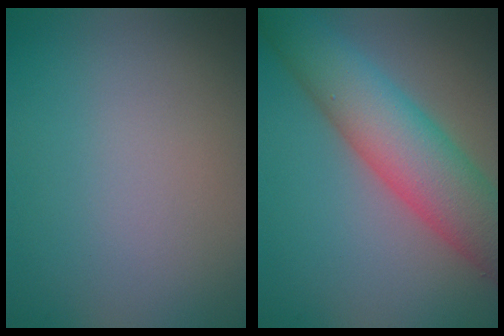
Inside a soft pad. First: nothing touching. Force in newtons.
{"total": 8.6, "press": 8.6, "slide": 0.3}